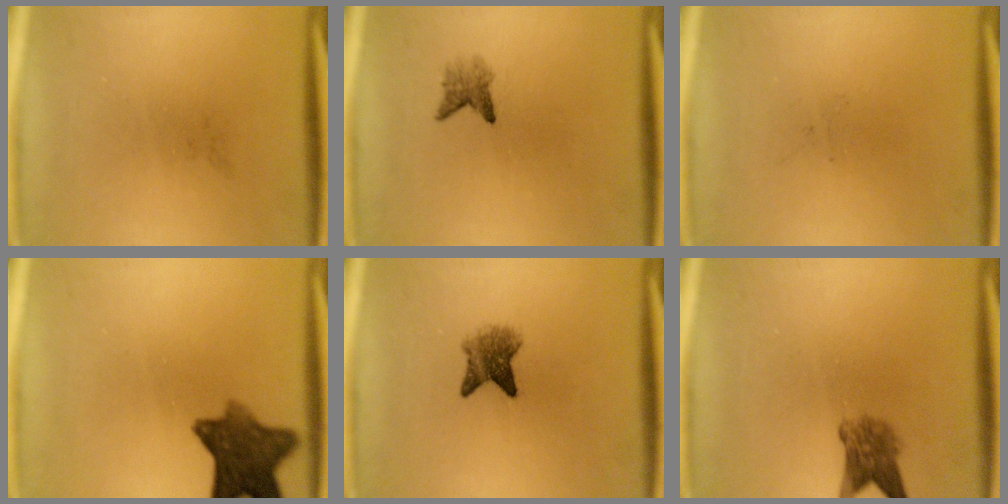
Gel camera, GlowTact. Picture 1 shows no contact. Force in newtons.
{"total": 2.0}
{"total": 0.0}
{"total": 9.3}
{"total": 4.2}
{"total": 4.1}